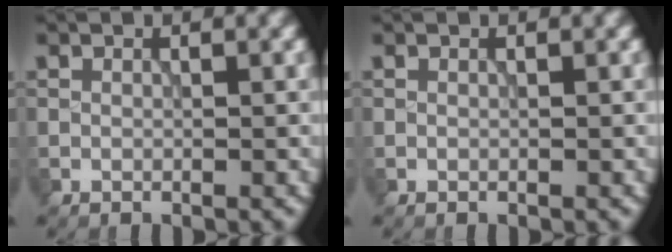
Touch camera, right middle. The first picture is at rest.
{"total": 0.0}